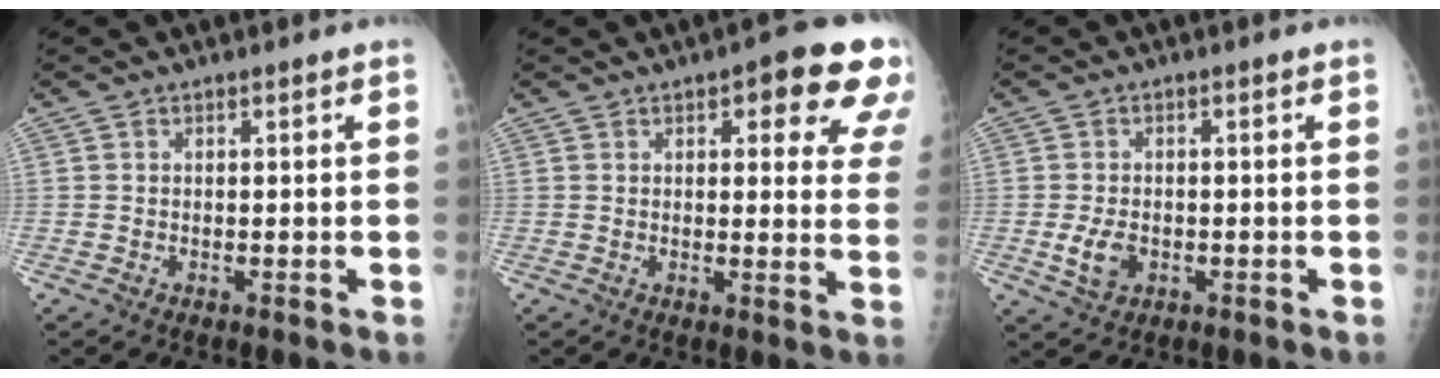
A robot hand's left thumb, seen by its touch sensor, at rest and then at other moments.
{"total": 13.9, "force": [7.3, 5.0, 10.7], "torque": [-0.085, -0.025, 0.075]}
{"total": 4.3, "force": [-1.0, 2.9, 3.0], "torque": [-0.054, -0.003, -0.013]}